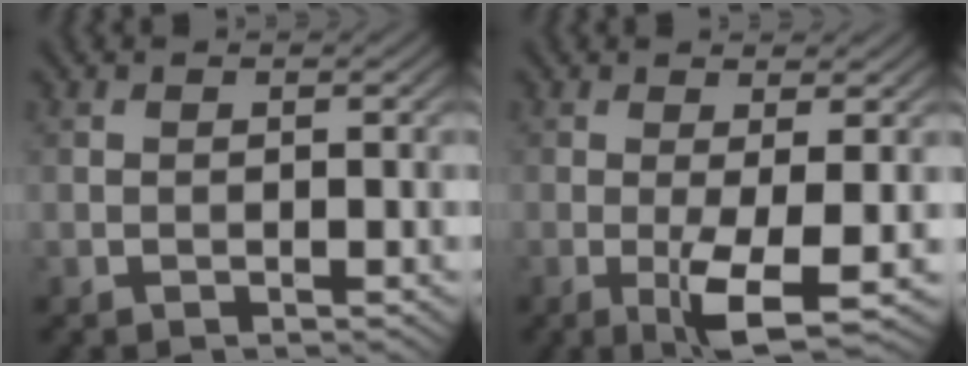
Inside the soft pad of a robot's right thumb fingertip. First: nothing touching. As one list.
[{"total": 5.4, "force": [-1.4, 0.7, 5.1], "torque": [-0.098, -0.001, -0.025]}]